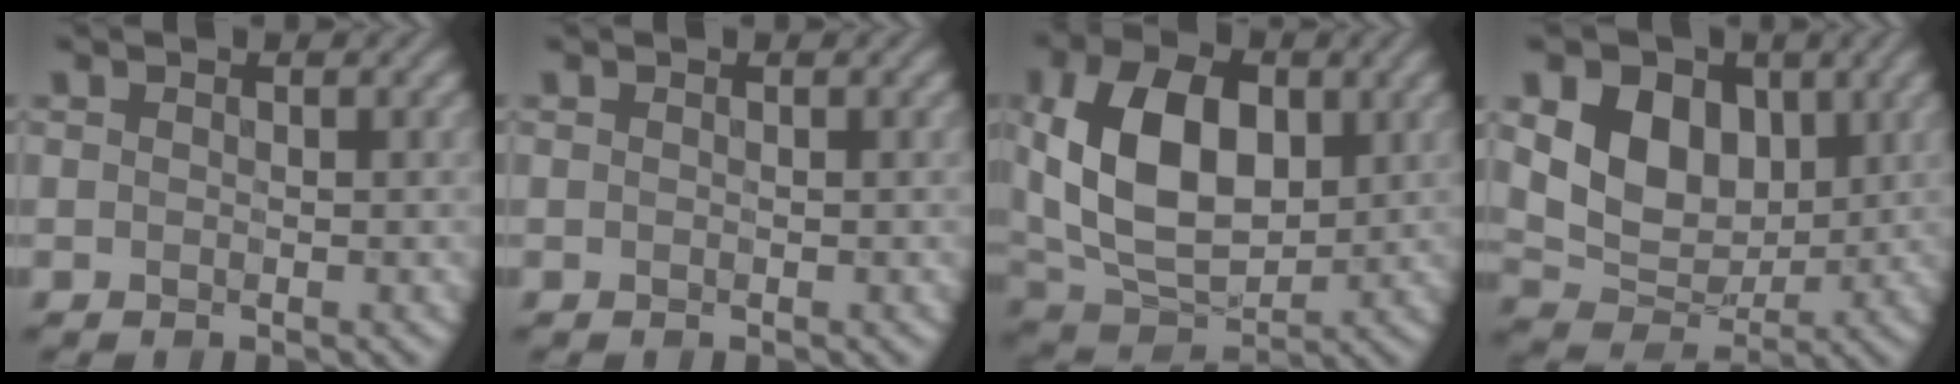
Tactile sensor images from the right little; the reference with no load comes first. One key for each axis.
{"total": 0.0}
{"total": 11.3, "fx": 1.6, "fy": 7.4, "fz": 8.5, "tx": -0.180, "ty": 0.006, "tz": 0.026}
{"total": 7.1, "fx": 1.6, "fy": 5.3, "fz": 4.5, "tx": -0.085, "ty": -0.009, "tz": 0.022}